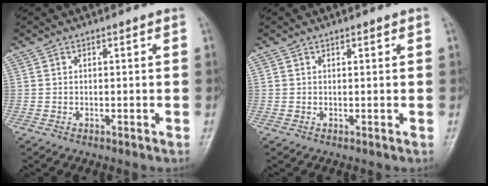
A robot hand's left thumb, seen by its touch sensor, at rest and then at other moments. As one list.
[{"total": 0.6, "force": [0.4, 0.2, 0.3], "torque": [-0.006, -0.002, 0.005]}]